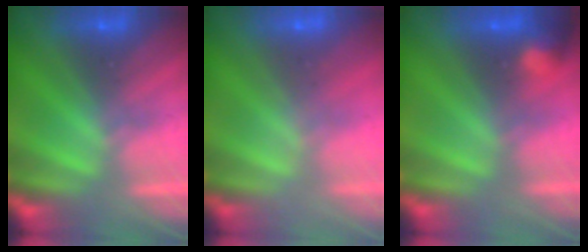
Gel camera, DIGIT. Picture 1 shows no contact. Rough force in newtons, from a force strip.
{"total": 1.6}
{"total": 2.9}